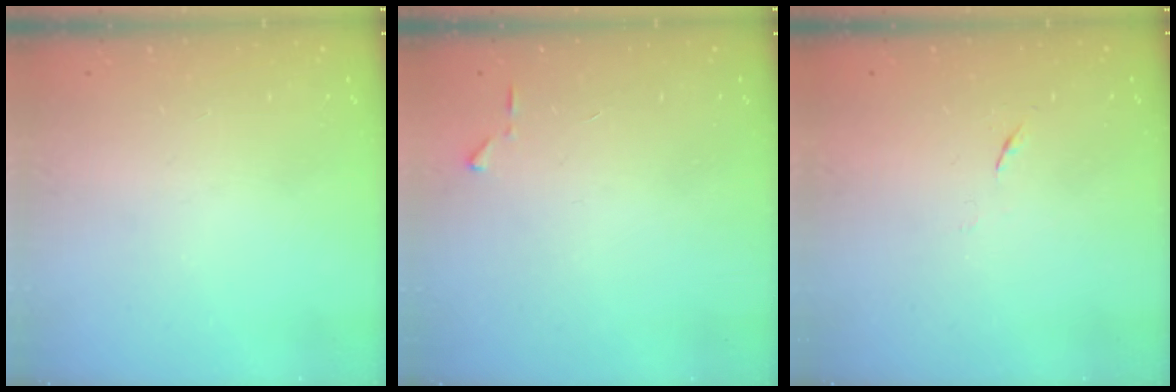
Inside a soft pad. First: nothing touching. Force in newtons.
{"total": 3.6, "press": 3.6, "slide": 0.5}
{"total": 3.5, "press": 3.4, "slide": 0.6}